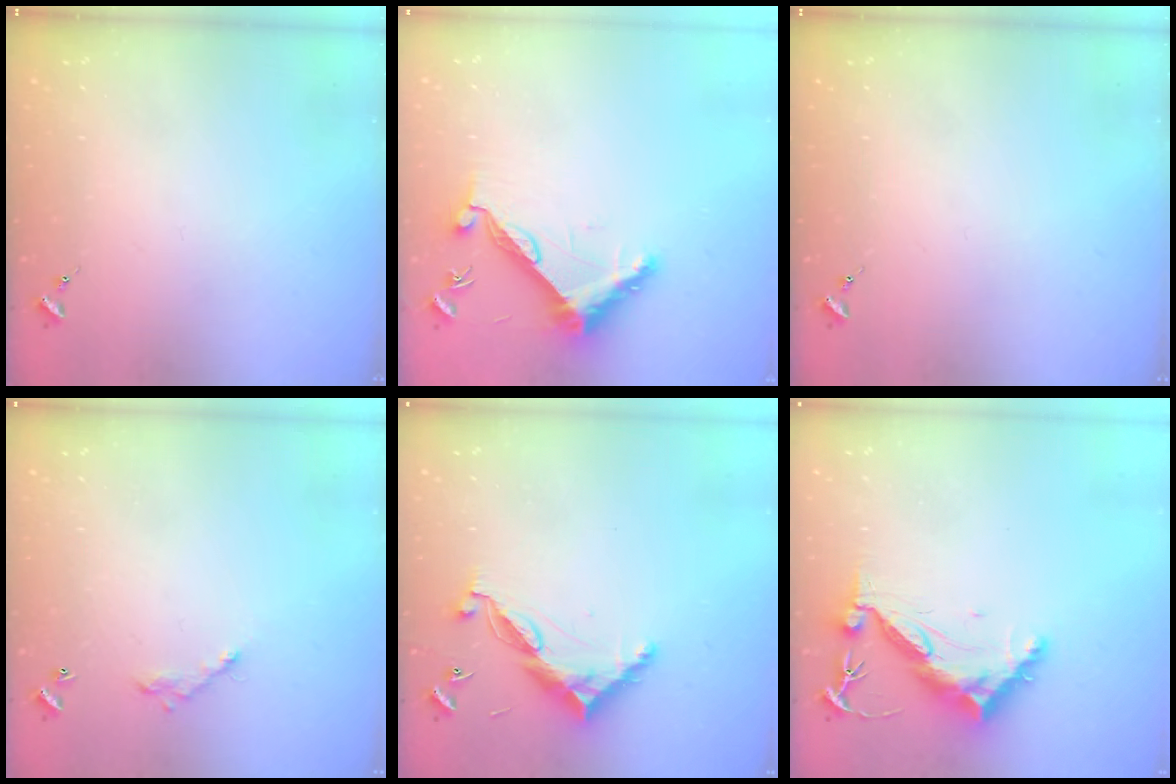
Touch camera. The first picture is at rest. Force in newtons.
{"total": 11.1, "press": 11.0, "slide": 0.7}
{"total": 0.0}
{"total": 5.2, "press": 5.2, "slide": 0.2}
{"total": 10.4, "press": 10.4, "slide": 0.4}
{"total": 10.4, "press": 10.3, "slide": 0.9}